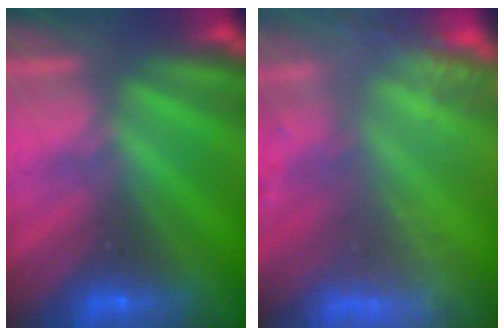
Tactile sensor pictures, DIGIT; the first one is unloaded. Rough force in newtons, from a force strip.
{"total": 7.9}